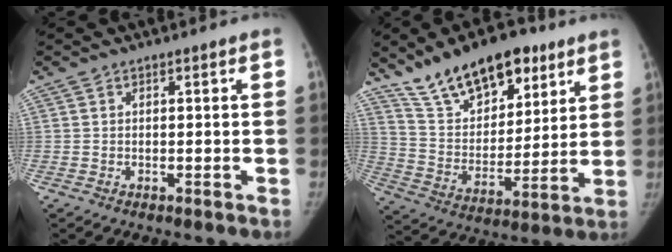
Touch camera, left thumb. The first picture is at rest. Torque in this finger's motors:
{"motor_torque": [0.13, 0.13, 1.41, -1.36, 0.06]}